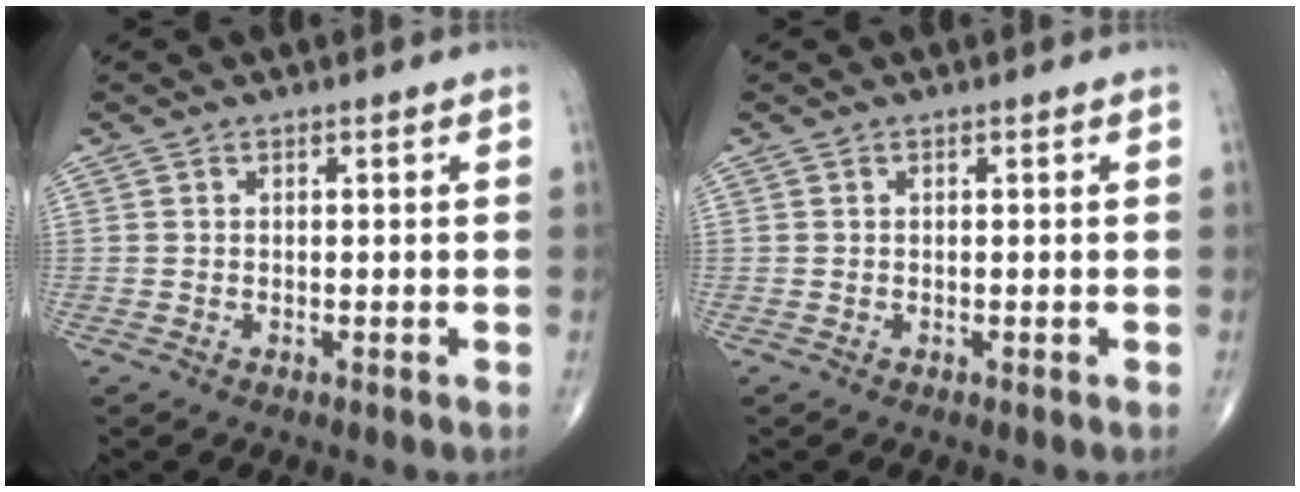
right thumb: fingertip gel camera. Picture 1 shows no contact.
{"total": 0.0}